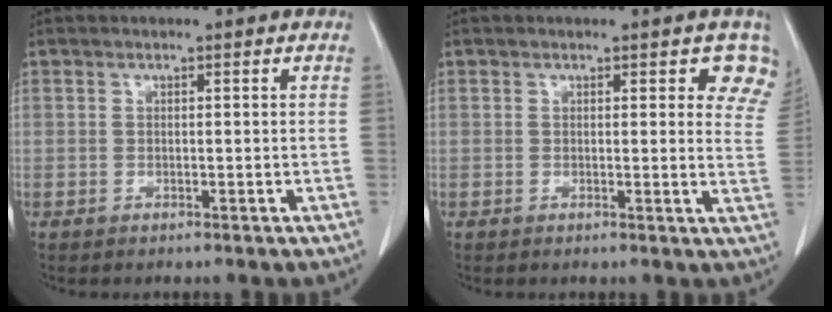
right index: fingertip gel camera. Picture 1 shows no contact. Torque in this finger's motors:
{"motor_torque": [0.08, 0.17, 0.08, 0.00]}